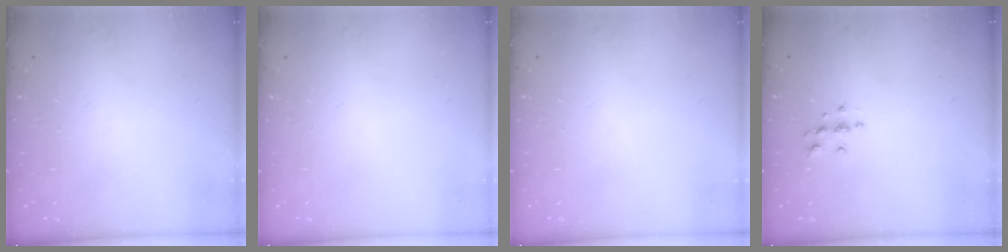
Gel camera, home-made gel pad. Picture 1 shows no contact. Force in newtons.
{"total": 0.0}
{"total": 0.0}
{"total": 4.9, "press": 4.8, "slide": 0.6}